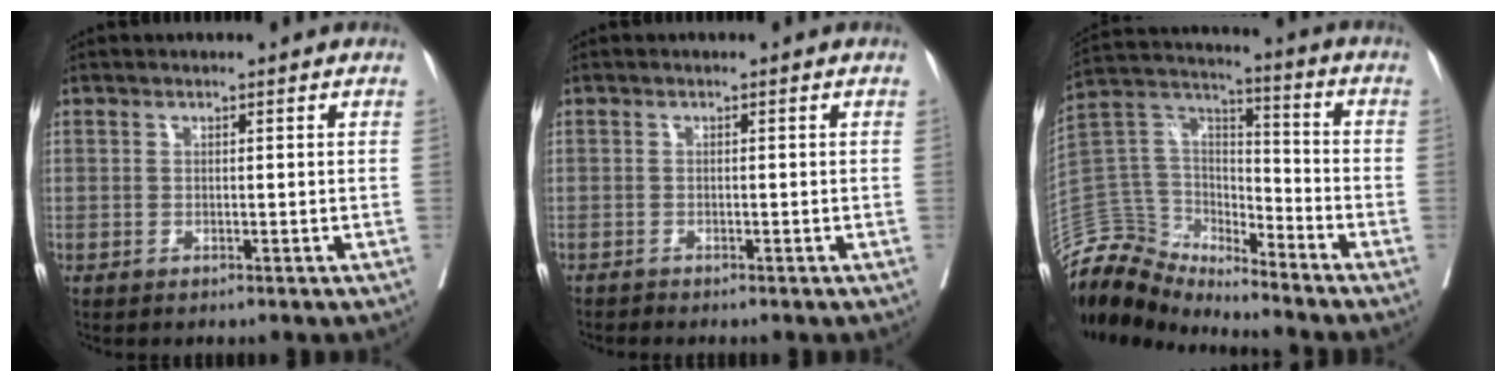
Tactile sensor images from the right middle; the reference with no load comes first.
{"total": 0.8, "force": [-0.3, -0.3, -0.7], "torque": [0.003, -0.001, -0.011]}
{"total": 10.2, "force": [-9.8, 2.5, -1.2], "torque": [0.019, 0.079, -0.197]}